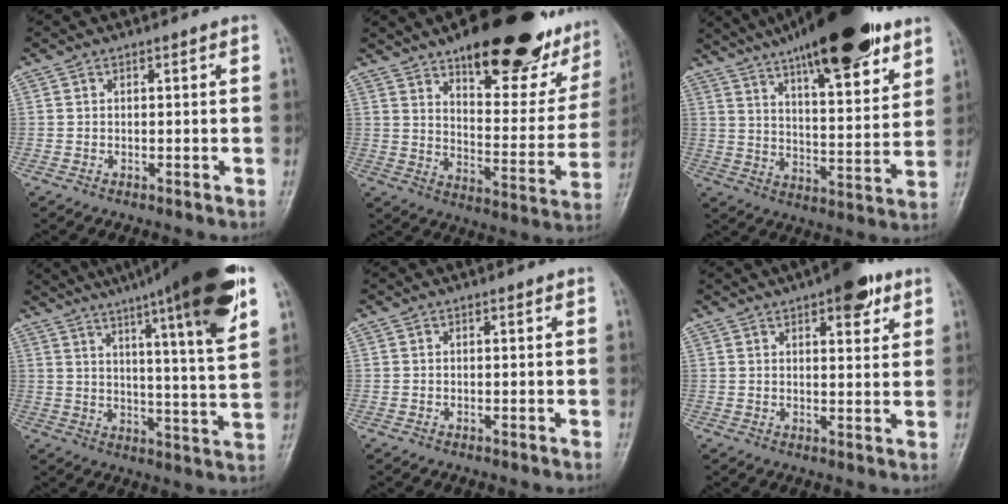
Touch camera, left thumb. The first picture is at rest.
{"total": 27.6, "force": [18.7, 9.9, 17.8], "torque": [-0.200, -0.077, 0.260]}
{"total": 24.7, "force": [16.6, 6.8, 17.0], "torque": [-0.235, -0.043, 0.257]}
{"total": 23.2, "force": [14.1, 2.3, 18.3], "torque": [-0.259, -0.034, 0.194]}
{"total": 0.0}
{"total": 8.4, "force": [4.8, 3.3, 6.0], "torque": [-0.058, -0.017, 0.062]}